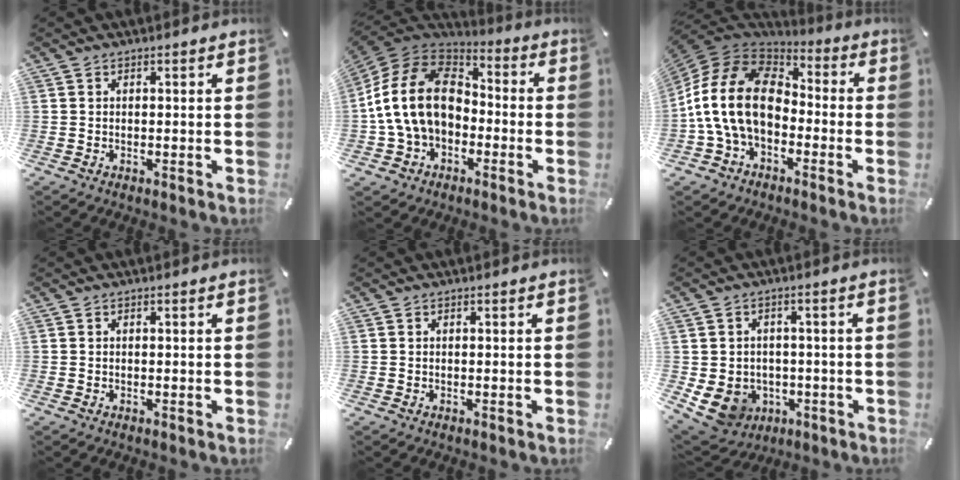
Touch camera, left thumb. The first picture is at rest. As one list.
[{"total": 17.8, "force": [-1.2, 13.5, 11.6], "torque": [-0.246, 0.025, -0.024]}, {"total": 17.8, "force": [-2.7, 12.7, 12.2], "torque": [-0.268, 0.028, -0.053]}, {"total": 0.0}, {"total": 0.0}, {"total": 7.5, "force": [-1.8, 6.9, 2.2], "torque": [-0.074, 0.002, -0.033]}]